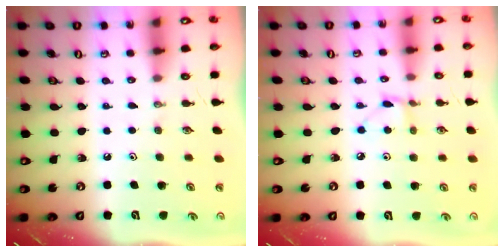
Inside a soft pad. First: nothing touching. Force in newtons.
{"total": 4.0, "press": 4.0, "slide": 0.5}